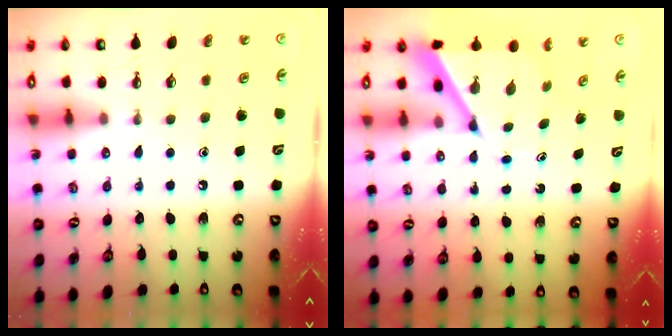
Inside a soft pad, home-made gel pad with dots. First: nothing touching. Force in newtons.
{"total": 6.8, "press": 6.8, "slide": 0.5}